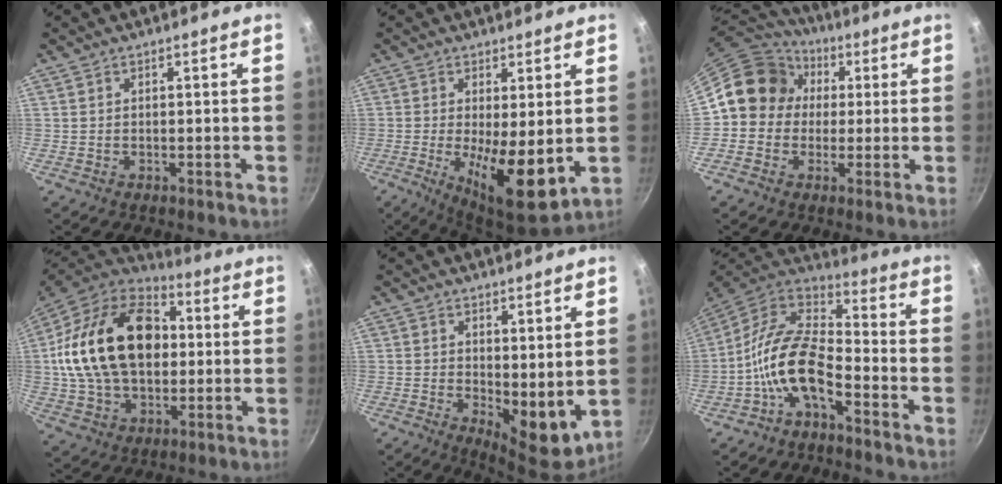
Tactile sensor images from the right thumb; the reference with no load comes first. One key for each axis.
{"total": 11.3, "fx": -0.8, "fy": 3.7, "fz": 10.6, "tx": -0.158, "ty": -0.022, "tz": -0.004}
{"total": 12.9, "fx": 1.5, "fy": 11.7, "fz": 5.1, "tx": -0.047, "ty": 0.028, "tz": 0.003}
{"total": 26.9, "fx": 2.9, "fy": 18.1, "fz": 19.8, "tx": -0.340, "ty": 0.034, "tz": 0.045}
{"total": 8.3, "fx": 1.8, "fy": 4.2, "fz": 7.0, "tx": -0.078, "ty": -0.029, "tz": 0.035}
{"total": 13.8, "fx": -5.7, "fy": 7.0, "fz": 10.4, "tx": -0.194, "ty": 0.064, "tz": -0.125}